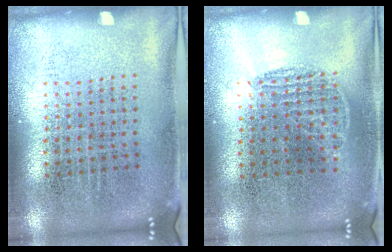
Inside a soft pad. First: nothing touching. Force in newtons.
{"total": 0.8, "press": 0.7, "slide": 0.4}